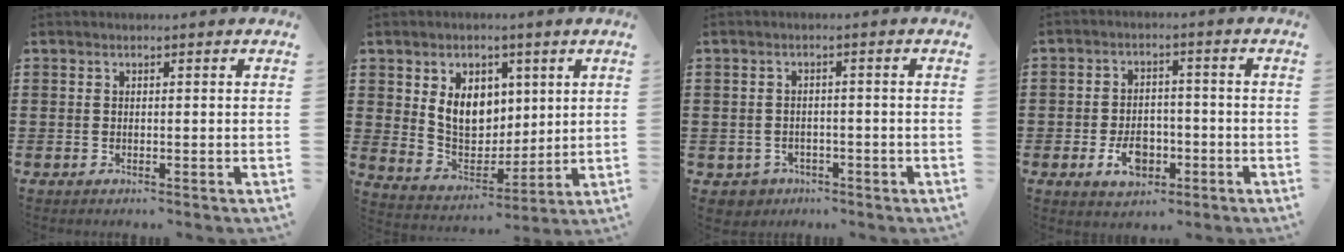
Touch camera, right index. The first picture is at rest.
{"total": 8.3, "force": [2.3, 6.4, 4.8], "torque": [-0.107, 0.010, 0.041]}
{"total": 2.0, "force": [-1.7, 1.1, -0.1], "torque": [-0.006, 0.004, -0.038]}
{"total": 5.3, "force": [-2.0, 3.6, 3.4], "torque": [-0.049, 0.002, -0.040]}